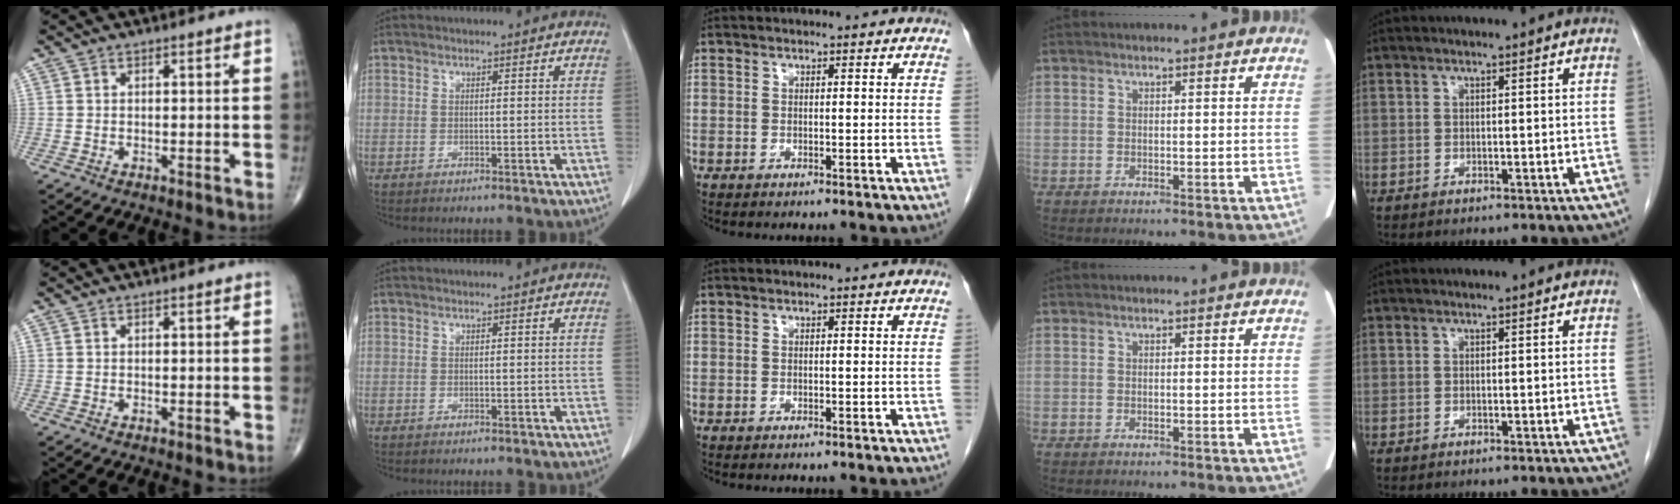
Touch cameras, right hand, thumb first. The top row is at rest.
{}